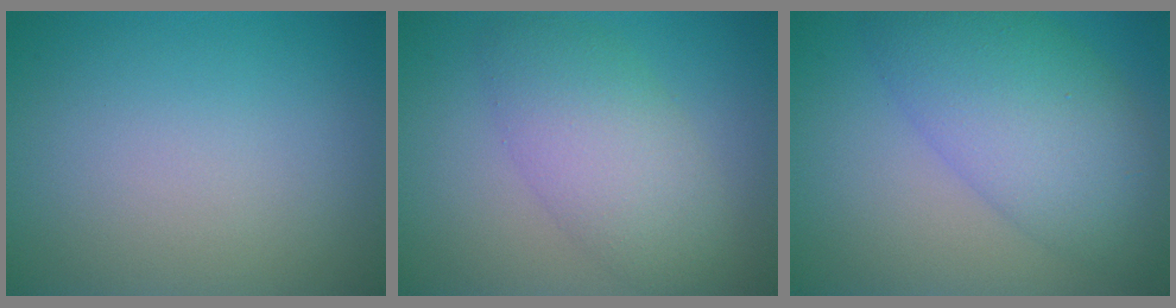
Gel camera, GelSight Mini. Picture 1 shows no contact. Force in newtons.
{"total": 5.4, "press": 5.4, "slide": 0.1}
{"total": 7.5, "press": 7.5, "slide": 0.3}